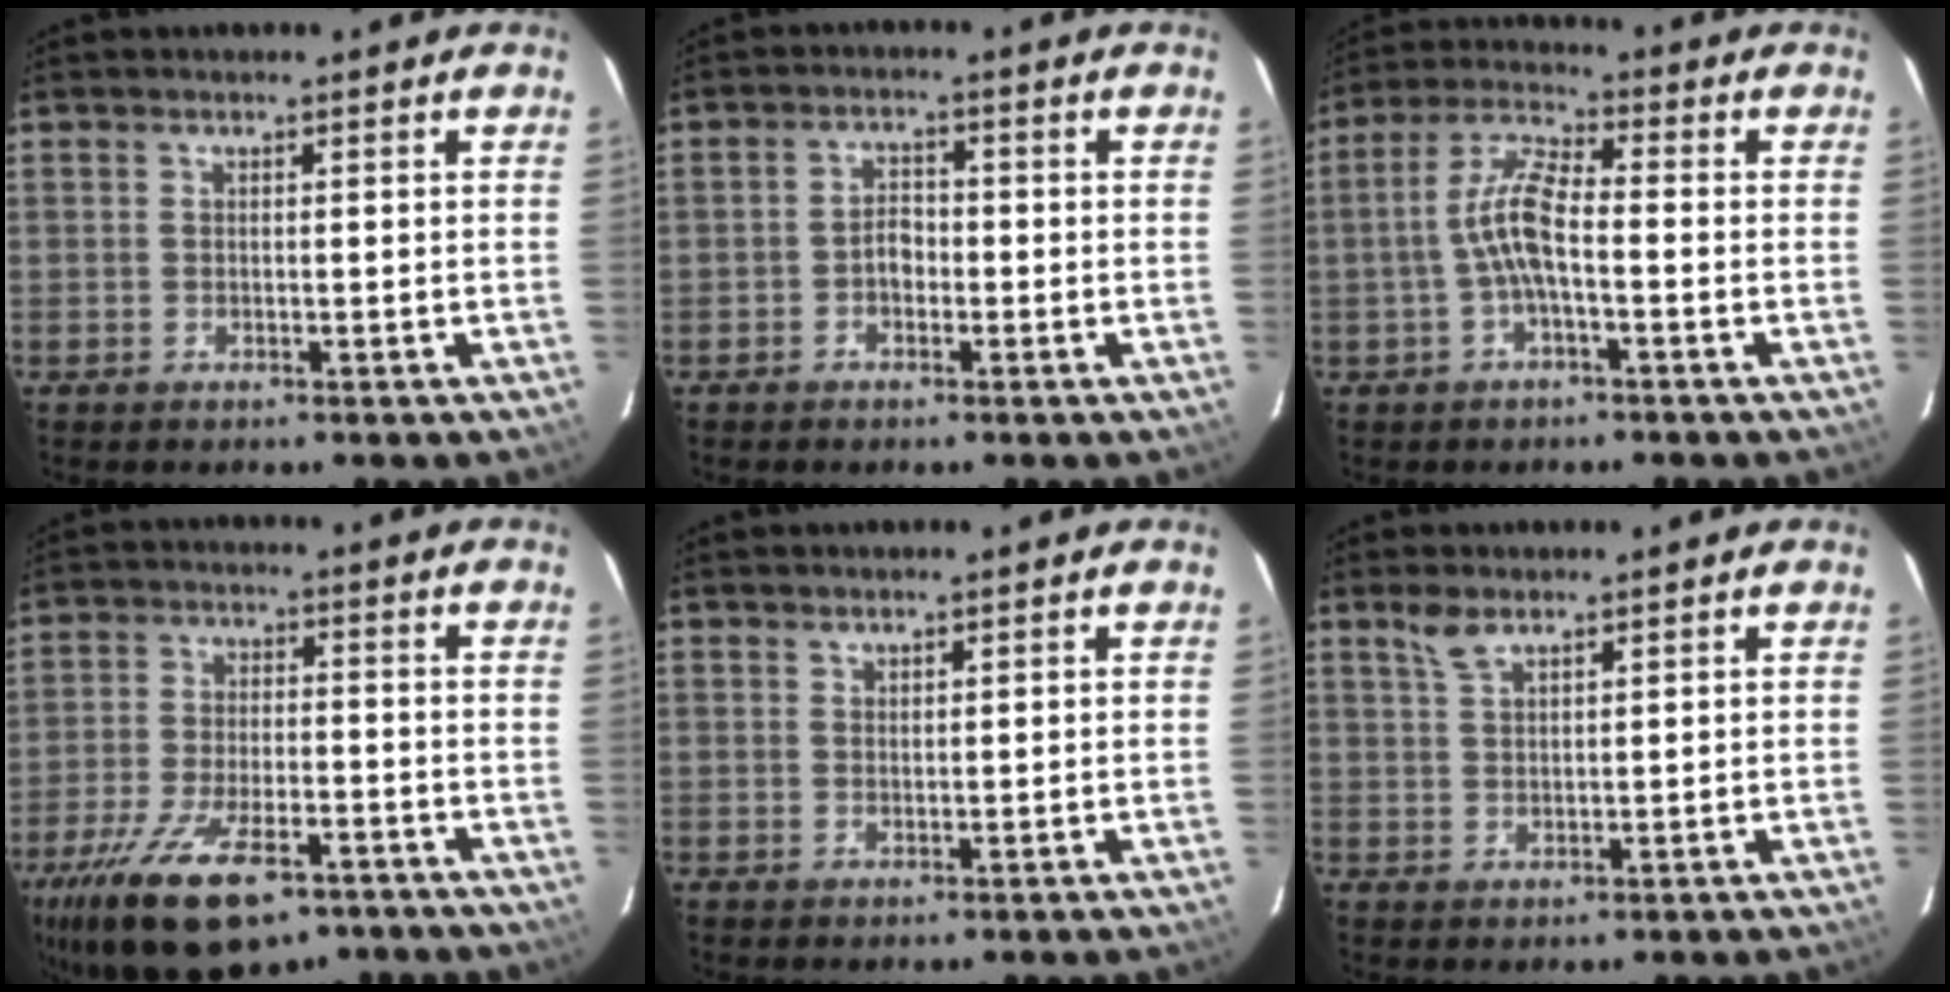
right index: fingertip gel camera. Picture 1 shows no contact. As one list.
[{"total": 2.8, "force": [-1.2, 2.0, 1.5], "torque": [-0.028, 0.009, -0.022]}, {"total": 7.7, "force": [-1.7, 2.0, 7.2], "torque": [-0.156, 0.014, -0.035]}, {"total": 19.3, "force": [-12.1, 8.3, 12.6], "torque": [-0.265, -0.040, -0.200]}, {"total": 0.9, "force": [0.8, 0.3, 0.1], "torque": [-0.002, 0.002, 0.017]}, {"total": 3.0, "force": [2.3, 1.0, 1.6], "torque": [-0.032, 0.005, 0.048]}]